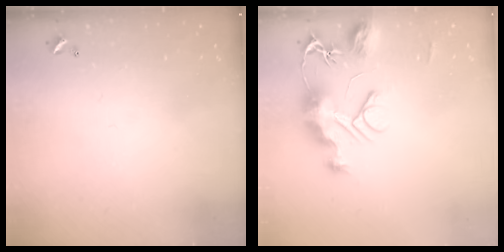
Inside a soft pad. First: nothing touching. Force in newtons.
{"total": 11.5, "press": 11.5, "slide": 1.2}